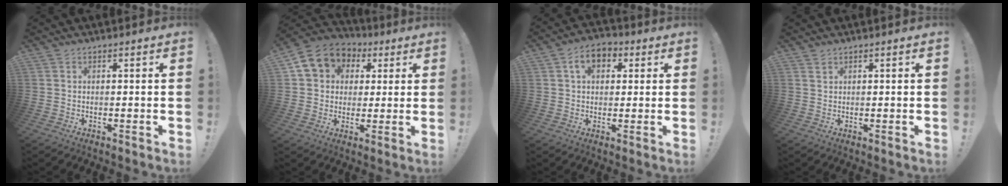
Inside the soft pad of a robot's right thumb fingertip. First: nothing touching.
{"total": 11.2, "force": [3.6, 9.5, 4.6], "torque": [-0.056, -0.014, 0.072]}
{"total": 8.1, "force": [2.8, 5.4, 5.3], "torque": [-0.071, 0.004, 0.047]}
{"total": 1.2, "force": [0.9, 0.6, 0.4], "torque": [-0.001, -0.003, 0.015]}